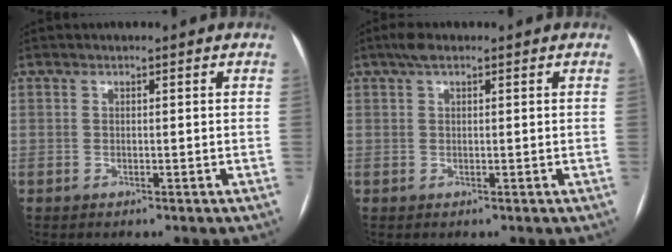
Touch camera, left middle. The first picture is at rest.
{"total": 2.3, "force": [1.4, 0.7, 1.6], "torque": [-0.034, 0.019, 0.027]}